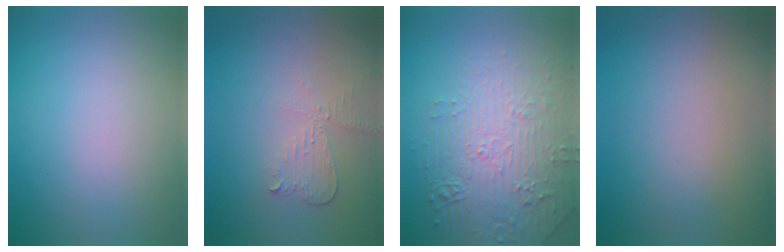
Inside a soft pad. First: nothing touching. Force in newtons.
{"total": 2.1, "press": 2.1, "slide": 0.1}
{"total": 4.8, "press": 4.4, "slide": 1.9}
{"total": 0.0}